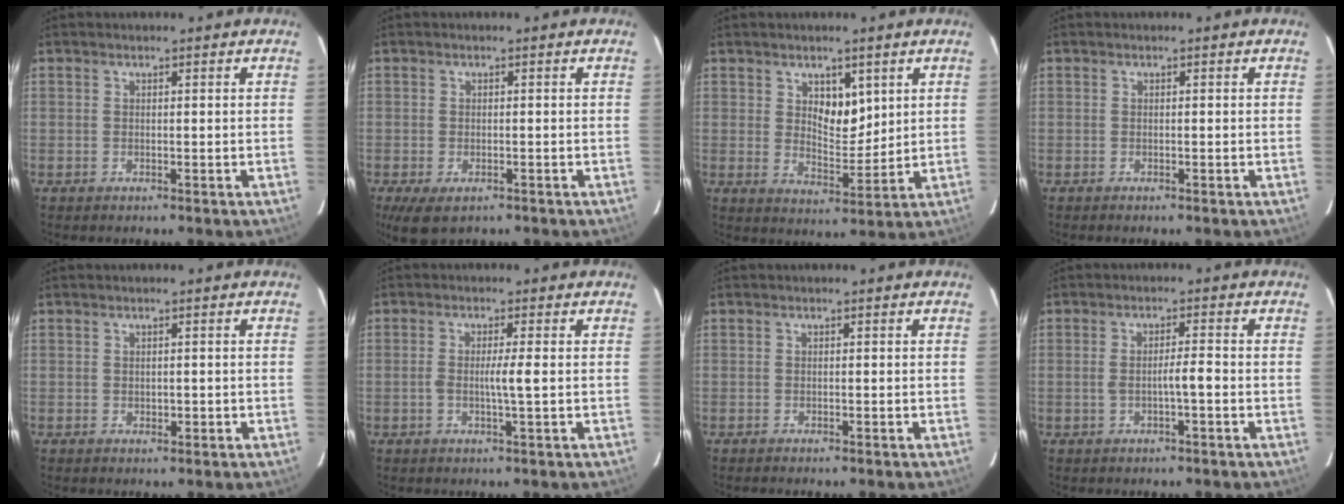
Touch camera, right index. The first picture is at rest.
{"total": 5.7, "force": [-3.7, 2.8, 3.3], "torque": [-0.061, -0.011, -0.058]}
{"total": 5.7, "force": [2.5, 2.9, 4.2], "torque": [-0.067, -0.004, 0.048]}
{"total": 0.6, "force": [-0.5, 0.0, 0.3], "torque": [-0.008, -0.001, -0.008]}
{"total": 0.8, "force": [-0.1, 0.6, 0.6], "torque": [-0.008, 0.001, 0.001]}
{"total": 2.9, "force": [-0.3, -0.4, 2.8], "torque": [-0.053, -0.002, -0.006]}
{"total": 1.4, "force": [-1.2, 0.0, 0.8], "torque": [-0.011, -0.001, -0.014]}
{"total": 2.9, "force": [-0.8, 0.1, 2.8], "torque": [-0.047, 0.003, -0.013]}